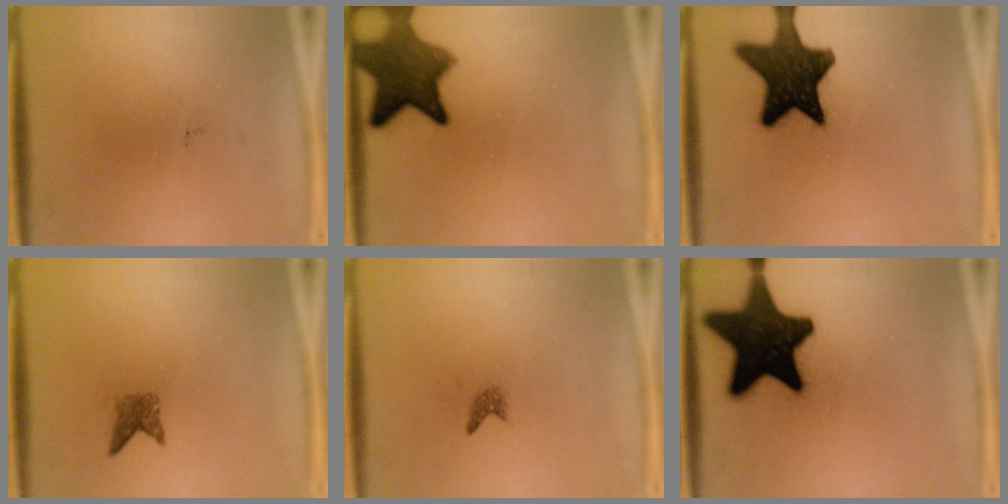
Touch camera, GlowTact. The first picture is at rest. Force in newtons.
{"total": 9.3}
{"total": 15.4}
{"total": 1.9}
{"total": 0.9}
{"total": 19.2}